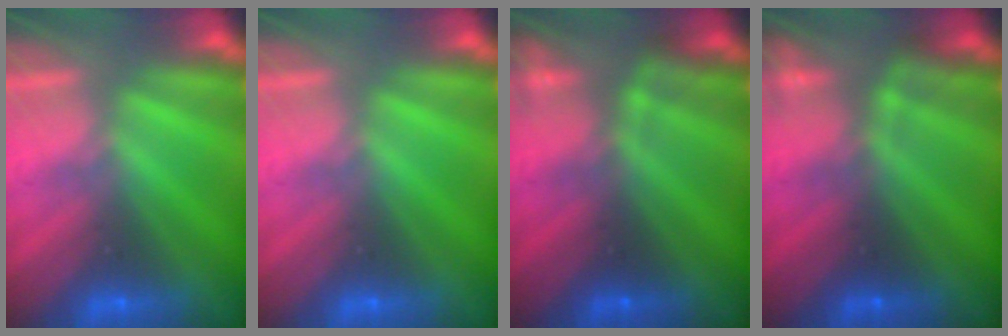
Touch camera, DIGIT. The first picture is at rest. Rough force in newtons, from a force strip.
{"total": 0.0}
{"total": 2.4}
{"total": 2.4}